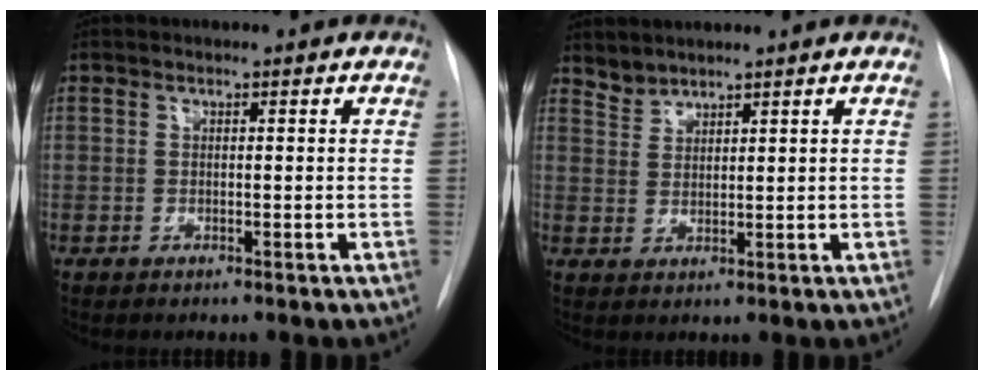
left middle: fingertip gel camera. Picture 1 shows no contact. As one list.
[{"total": 2.4, "force": [2.3, 0.6, -0.2], "torque": [0.009, 0.006, 0.046]}]